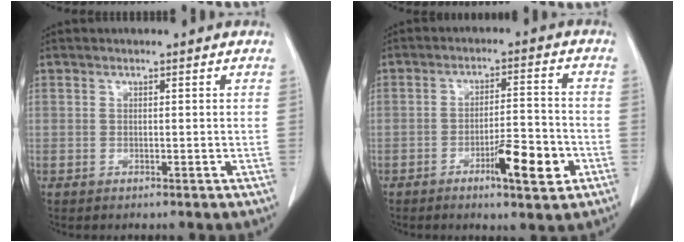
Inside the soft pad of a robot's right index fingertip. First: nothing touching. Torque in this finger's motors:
{"motor_torque": [0.51, -0.47, 0.40, 0.09]}